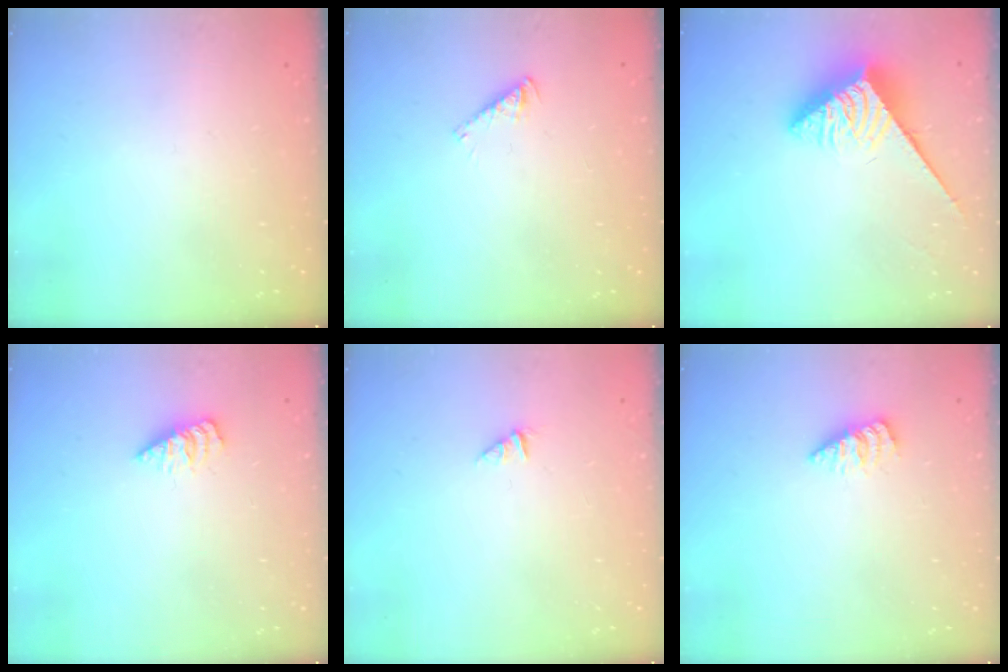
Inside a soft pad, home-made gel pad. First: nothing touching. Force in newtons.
{"total": 2.5, "press": 2.5, "slide": 0.0}
{"total": 3.8, "press": 3.8, "slide": 0.6}
{"total": 2.3, "press": 2.2, "slide": 0.4}
{"total": 0.0}
{"total": 2.8, "press": 2.7, "slide": 0.3}